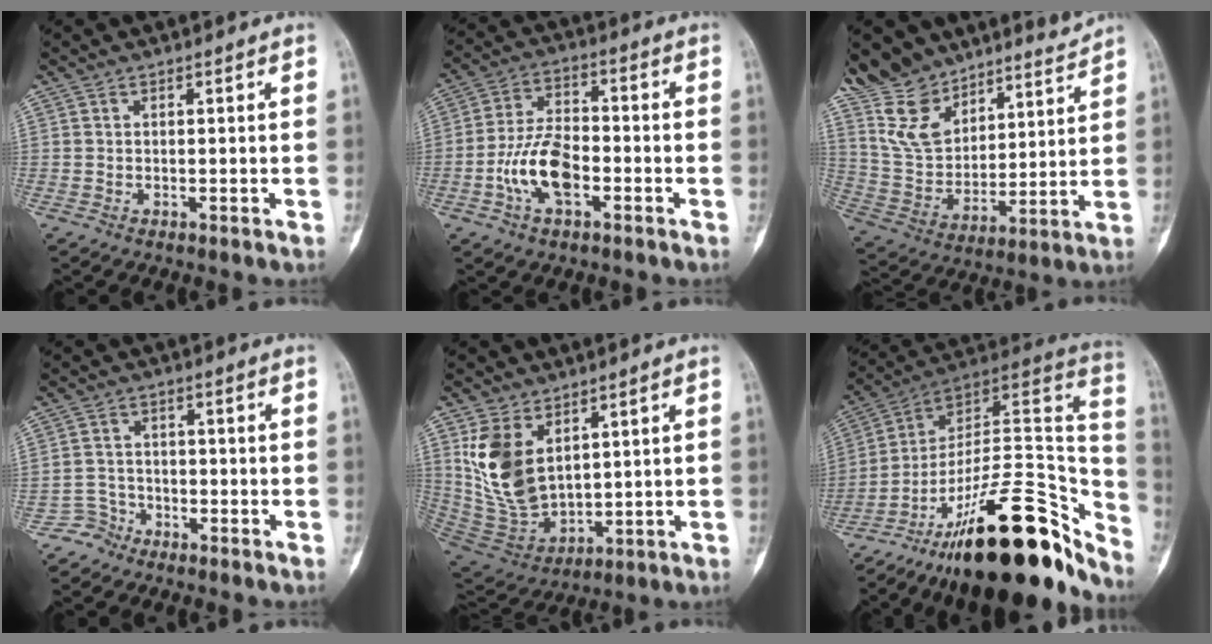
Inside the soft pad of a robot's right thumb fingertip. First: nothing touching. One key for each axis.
{"total": 10.8, "fx": -3.5, "fy": 5.7, "fz": 8.4, "tx": -0.156, "ty": 0.027, "tz": -0.071}
{"total": 17.6, "fx": 15.6, "fy": 6.7, "fz": 4.4, "tx": -0.038, "ty": -0.093, "tz": 0.290}
{"total": 3.5, "fx": -2.7, "fy": 2.1, "fz": -0.9, "tx": 0.035, "ty": 0.022, "tz": -0.059}
{"total": 14.0, "fx": 5.0, "fy": 8.6, "fz": 9.9, "tx": -0.179, "ty": -0.027, "tz": 0.123}
{"total": 33.6, "fx": -19.8, "fy": 13.2, "fz": 23.8, "tx": -0.250, "ty": 0.082, "tz": -0.299}